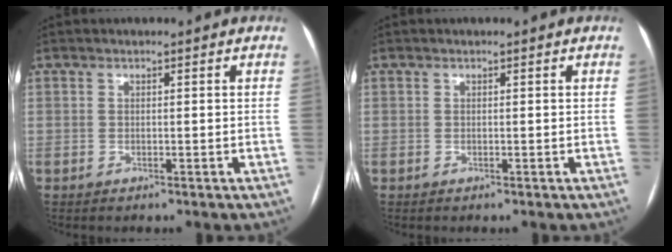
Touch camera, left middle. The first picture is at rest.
{"total": 0.0}